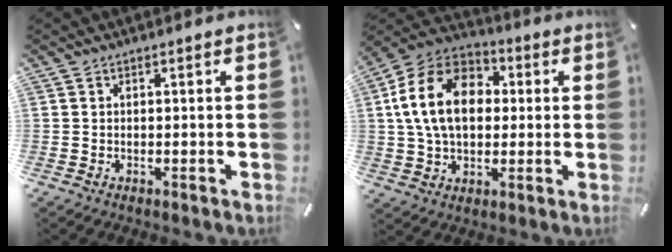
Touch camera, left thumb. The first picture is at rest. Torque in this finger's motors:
{"motor_torque": [0.32, 1.18, 1.59, -1.18, 0.59]}